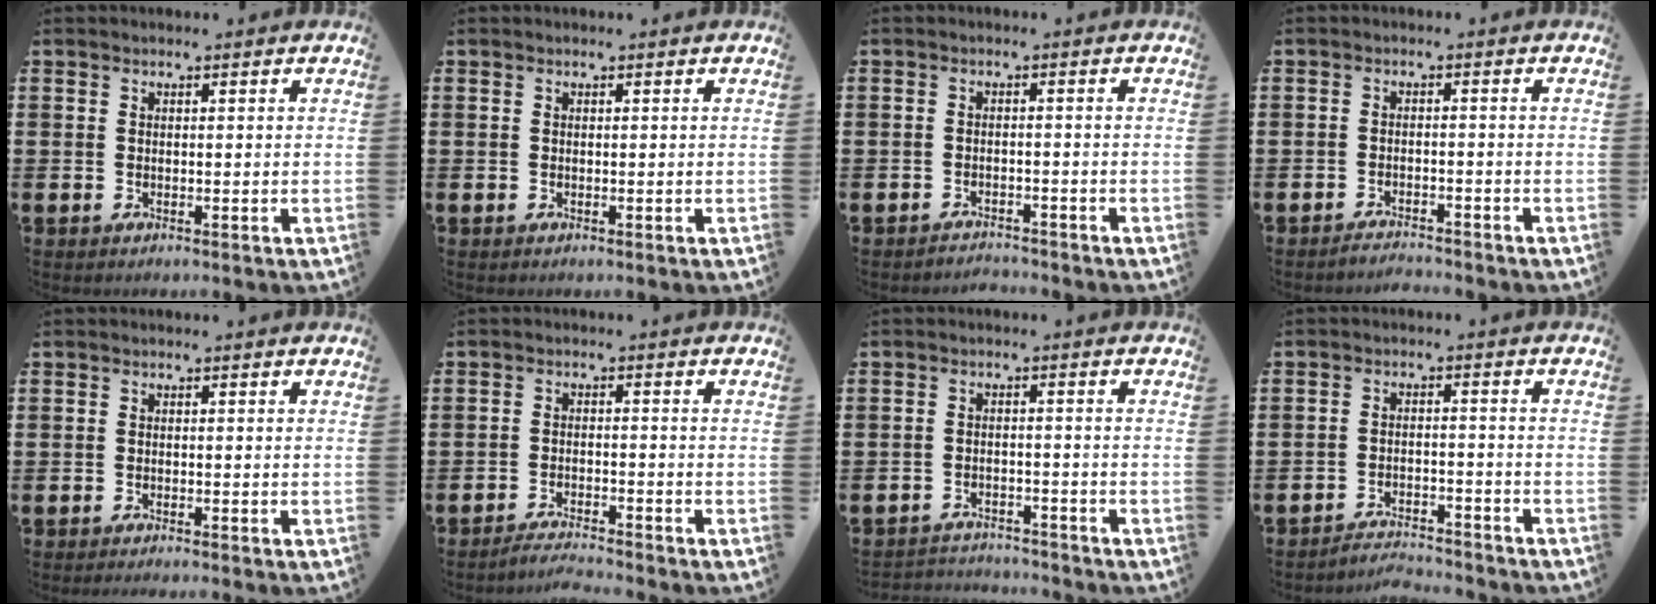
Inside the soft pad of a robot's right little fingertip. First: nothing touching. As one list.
[{"total": 0.0}, {"total": 1.7, "force": [-1.7, 0.0, -0.2], "torque": [-0.001, 0.004, -0.038]}, {"total": 1.9, "force": [-1.9, -0.1, 0.0], "torque": [-0.005, 0.004, -0.039]}, {"total": 0.6, "force": [-0.5, -0.1, 0.2], "torque": [-0.003, -0.004, -0.010]}, {"total": 2.5, "force": [-2.4, -0.3, 0.3], "torque": [-0.006, 0.003, -0.051]}, {"total": 2.5, "force": [-2.5, 0.2, -0.2], "torque": [-0.004, 0.001, -0.055]}, {"total": 3.1, "force": [-3.1, 0.0, -0.2], "torque": [-0.004, 0.002, -0.067]}]